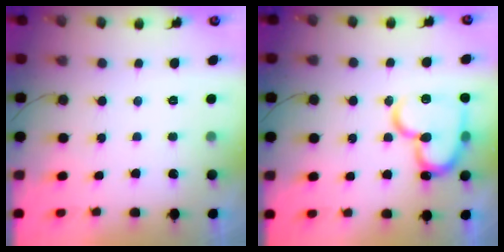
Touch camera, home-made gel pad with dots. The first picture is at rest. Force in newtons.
{"total": 19.1, "press": 19.0, "slide": 1.8}